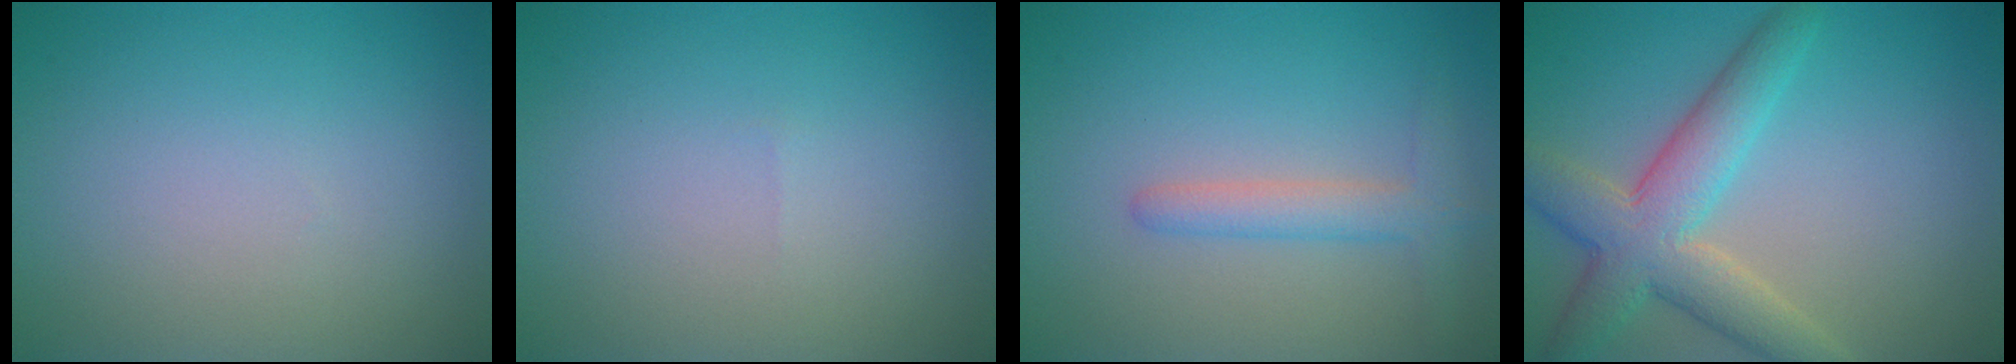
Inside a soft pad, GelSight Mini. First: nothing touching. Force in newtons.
{"total": 0.0}
{"total": 2.6, "press": 2.6, "slide": 0.1}
{"total": 6.2, "press": 6.2, "slide": 0.4}